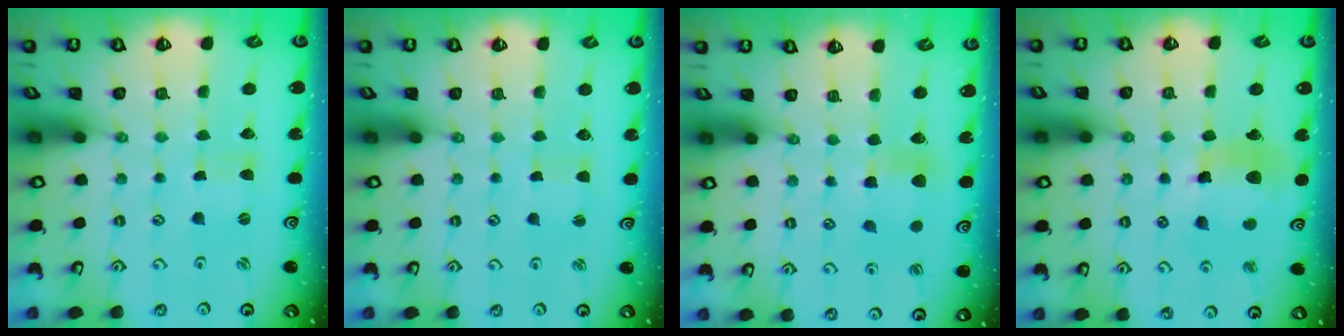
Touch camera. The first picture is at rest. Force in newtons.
{"total": 1.3, "press": 1.3, "slide": 0.3}
{"total": 7.1, "press": 7.1, "slide": 0.4}
{"total": 12.5, "press": 12.4, "slide": 1.7}